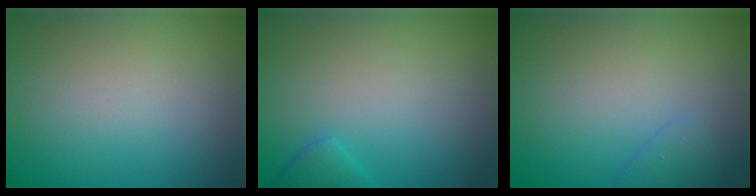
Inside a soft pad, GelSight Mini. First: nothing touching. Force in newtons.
{"total": 1.6, "press": 1.6, "slide": 0.2}
{"total": 0.9, "press": 0.9, "slide": 0.0}